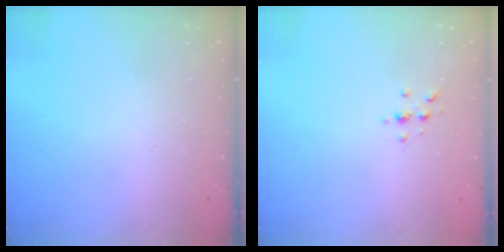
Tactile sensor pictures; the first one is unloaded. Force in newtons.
{"total": 3.0, "press": 3.0, "slide": 0.3}